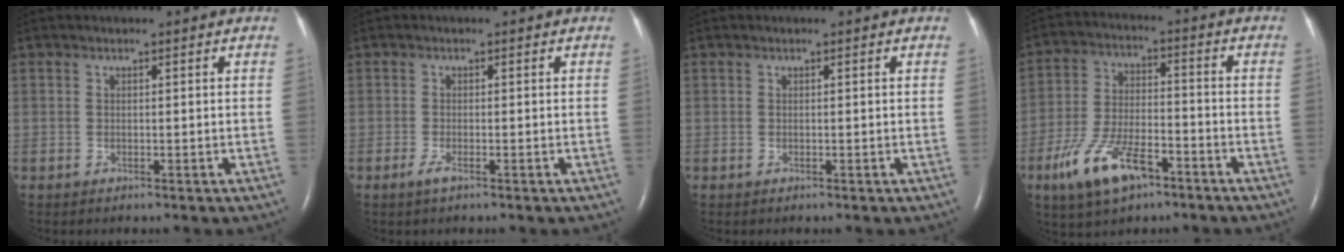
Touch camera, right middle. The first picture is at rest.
{"total": 1.3, "force": [-0.8, 0.1, 1.0], "torque": [-0.024, -0.003, -0.019]}
{"total": 0.0}
{"total": 11.3, "force": [-6.5, 4.3, 8.2], "torque": [-0.172, 0.000, -0.117]}